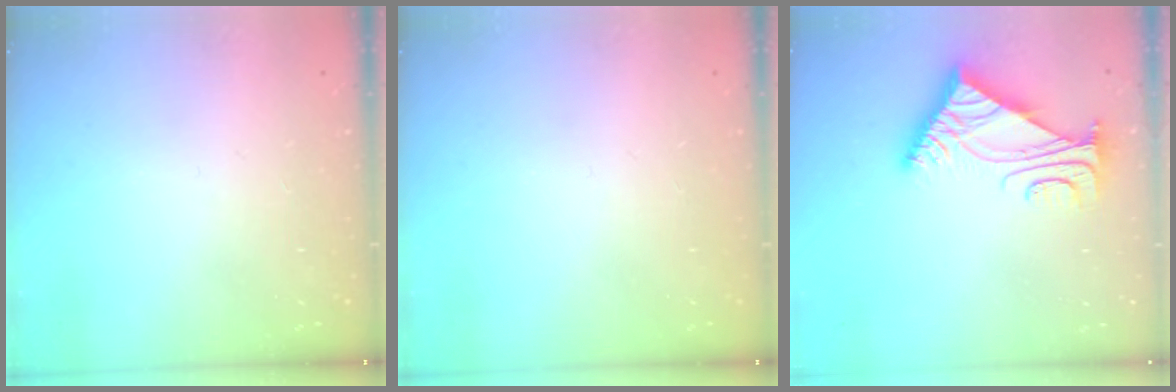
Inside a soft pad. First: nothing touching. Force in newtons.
{"total": 0.0}
{"total": 5.5, "press": 5.4, "slide": 0.7}